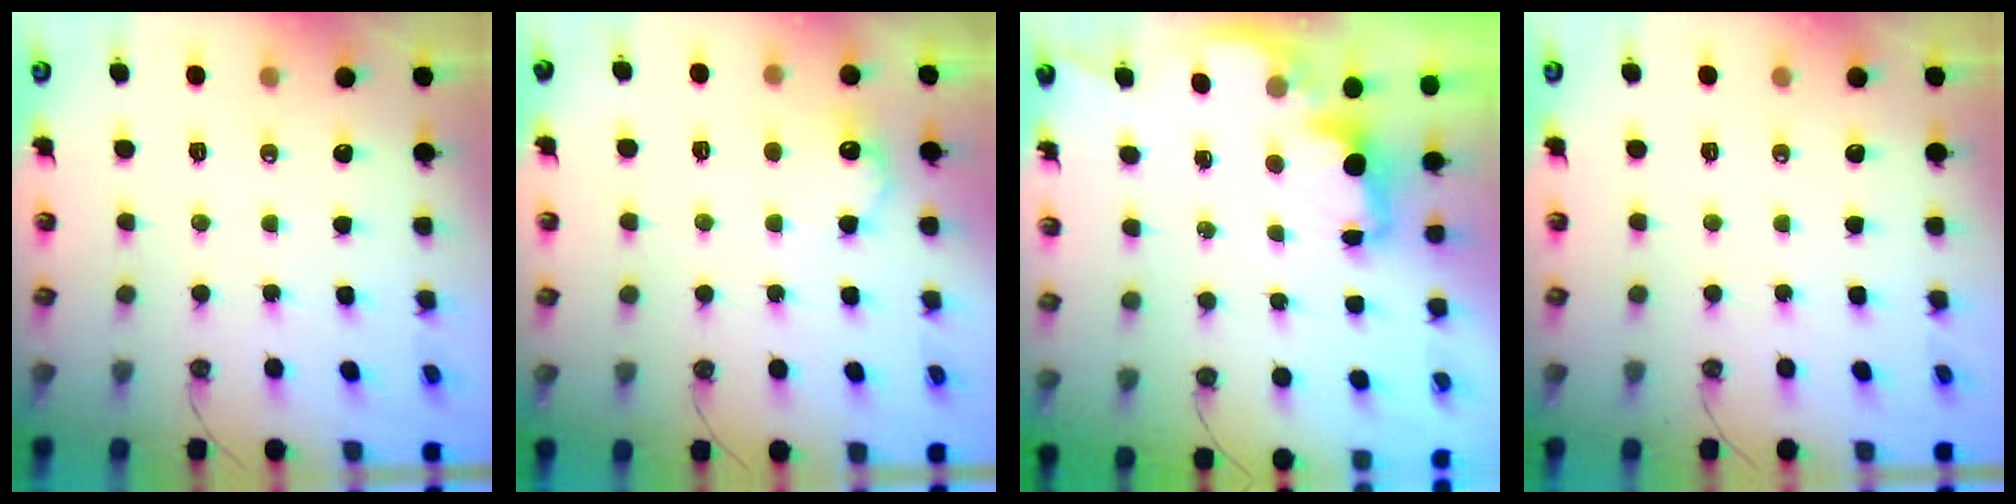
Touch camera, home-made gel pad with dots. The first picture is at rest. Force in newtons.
{"total": 9.4, "press": 9.4, "slide": 0.6}
{"total": 1.9, "press": 1.7, "slide": 0.8}
{"total": 0.0}